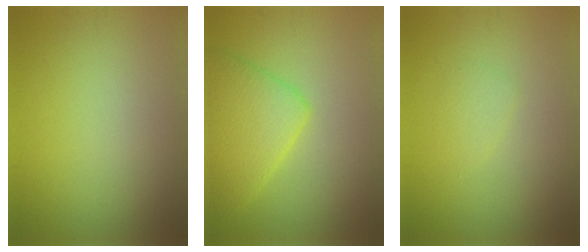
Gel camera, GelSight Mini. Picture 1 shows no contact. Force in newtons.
{"total": 5.0, "press": 5.0, "slide": 0.4}
{"total": 1.1, "press": 1.1, "slide": 0.1}